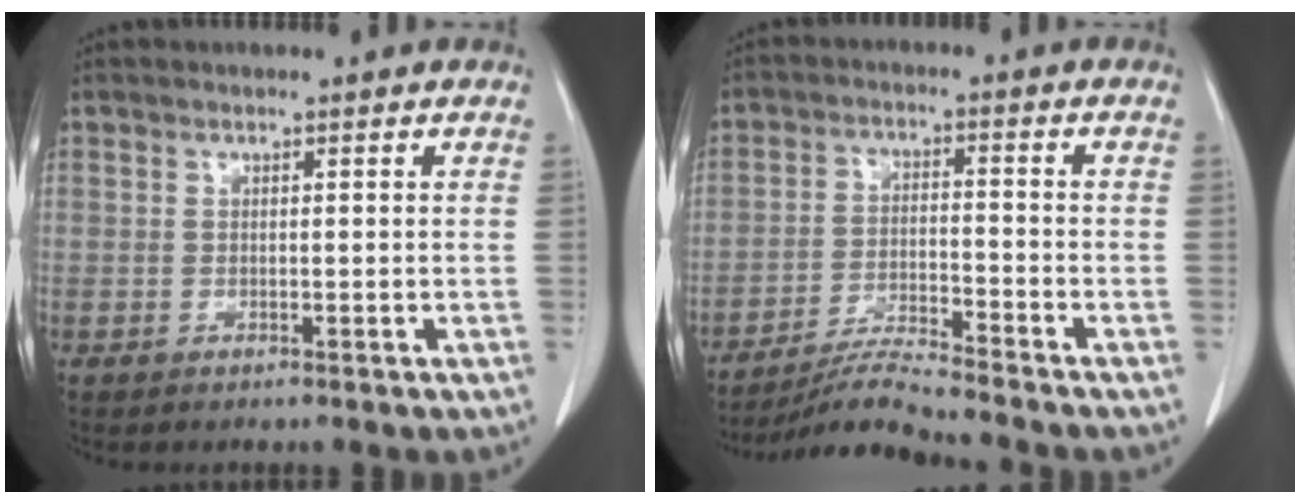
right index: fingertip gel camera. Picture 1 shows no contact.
{"total": 7.2, "force": [-6.9, -1.6, 1.7], "torque": [-0.031, -0.015, -0.125]}